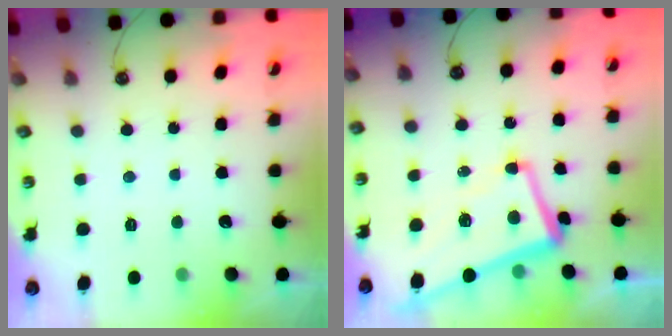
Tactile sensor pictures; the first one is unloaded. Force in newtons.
{"total": 3.3, "press": 2.7, "slide": 1.9}